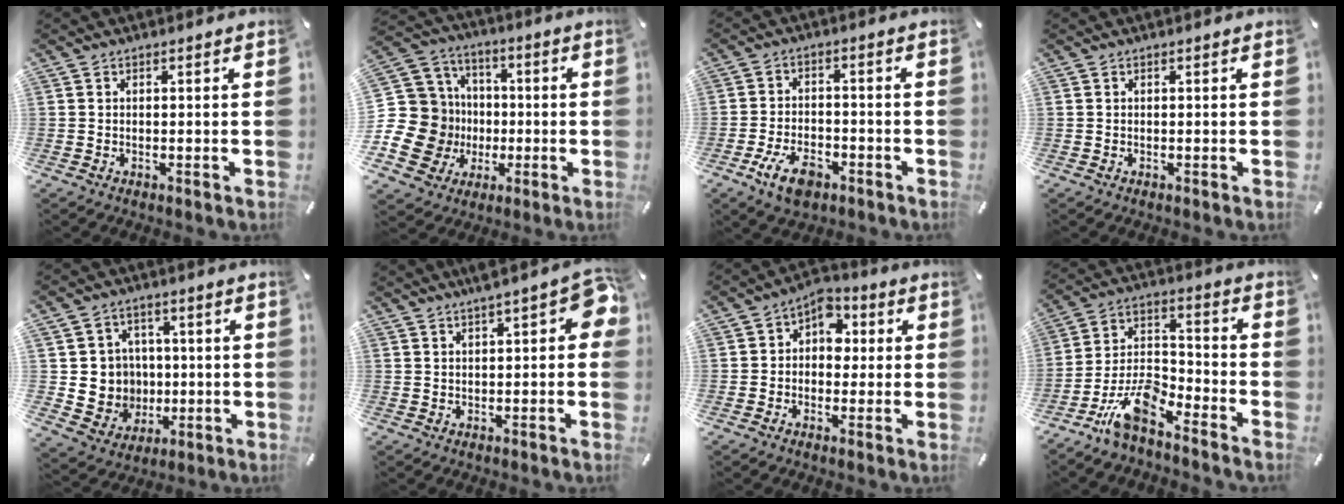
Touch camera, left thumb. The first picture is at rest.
{"total": 18.7, "force": [-3.3, 17.4, 6.1], "torque": [-0.132, 0.010, -0.038]}
{"total": 8.1, "force": [-4.2, 4.5, 5.3], "torque": [-0.110, 0.015, -0.076]}
{"total": 0.0}
{"total": 9.1, "force": [0.6, 9.0, 0.7], "torque": [-0.027, -0.007, 0.023]}
{"total": 7.8, "force": [2.7, 2.9, 6.7], "torque": [-0.090, -0.005, 0.042]}
{"total": 6.4, "force": [0.6, 5.4, 3.4], "torque": [-0.050, 0.004, 0.006]}
{"total": 11.8, "force": [-9.0, 4.3, 6.2], "torque": [-0.116, 0.038, -0.167]}